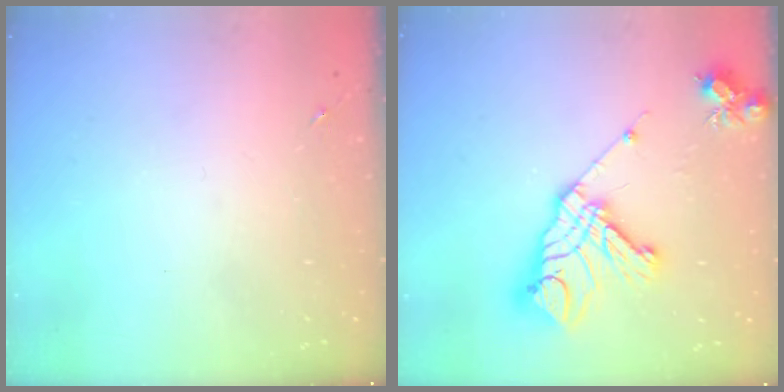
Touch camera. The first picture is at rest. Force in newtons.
{"total": 19.8, "press": 19.6, "slide": 2.6}